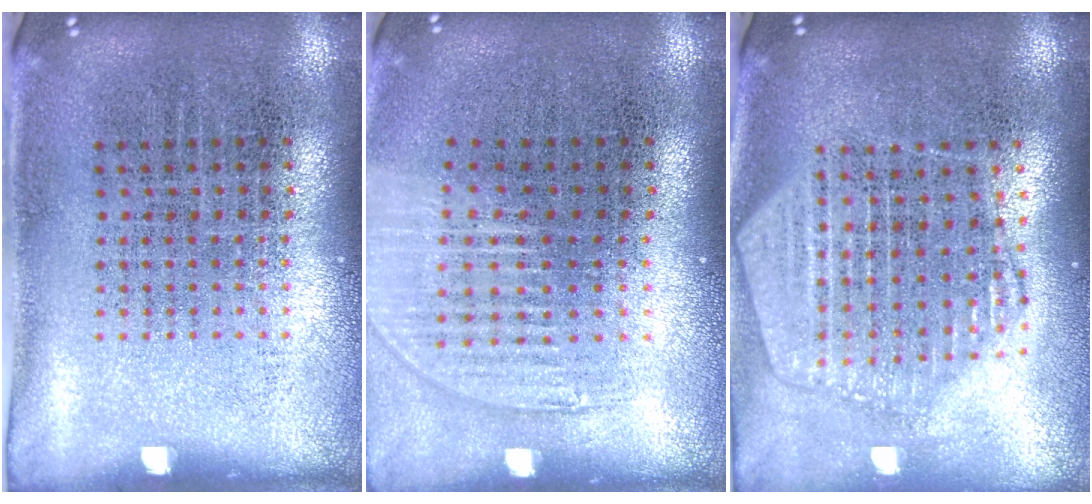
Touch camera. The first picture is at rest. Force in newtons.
{"total": 1.1, "press": 1.1, "slide": 0.4}
{"total": 2.1, "press": 1.9, "slide": 0.9}